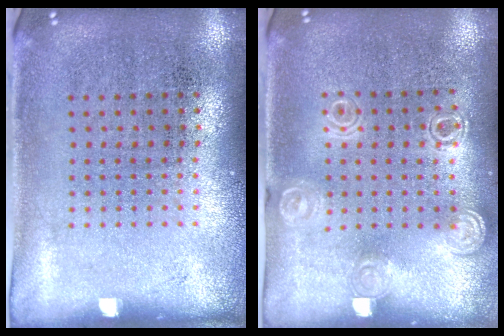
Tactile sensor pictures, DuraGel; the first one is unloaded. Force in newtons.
{"total": 1.3, "press": 1.2, "slide": 0.3}